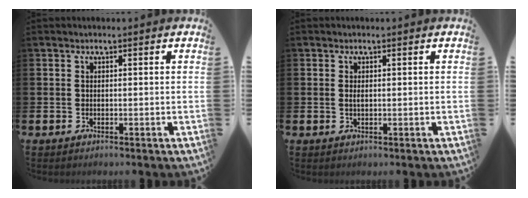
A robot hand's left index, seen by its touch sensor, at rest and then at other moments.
{"total": 0.7, "force": [0.1, 0.3, 0.6], "torque": [-0.004, -0.001, 0.000]}